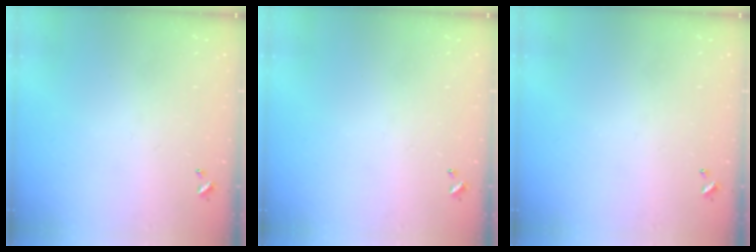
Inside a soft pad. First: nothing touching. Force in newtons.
{"total": 0.0}
{"total": 0.0}